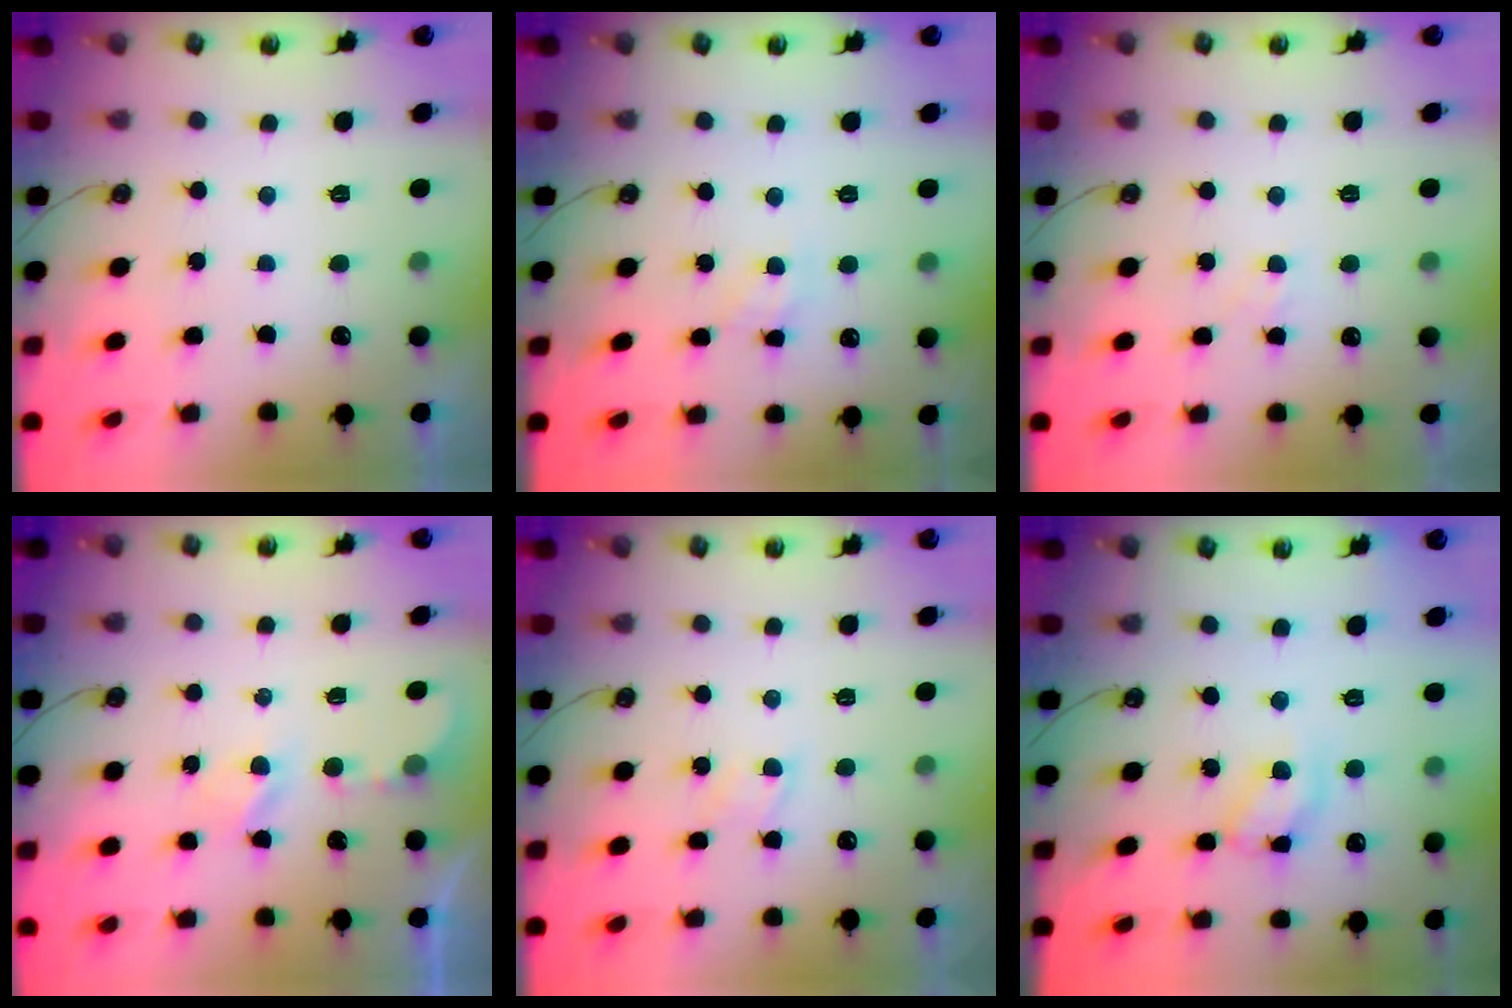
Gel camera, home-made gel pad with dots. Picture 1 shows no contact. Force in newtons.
{"total": 3.9, "press": 3.9, "slide": 0.3}
{"total": 4.5, "press": 4.4, "slide": 0.5}
{"total": 3.2, "press": 3.2, "slide": 0.4}
{"total": 3.9, "press": 3.9, "slide": 0.5}
{"total": 12.3, "press": 12.3, "slide": 0.9}